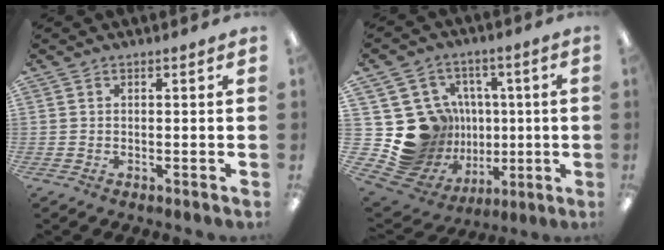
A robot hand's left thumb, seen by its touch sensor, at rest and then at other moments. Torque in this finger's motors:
{"motor_torque": [-0.30, 0.82, 0.20, -0.22, 0.03]}